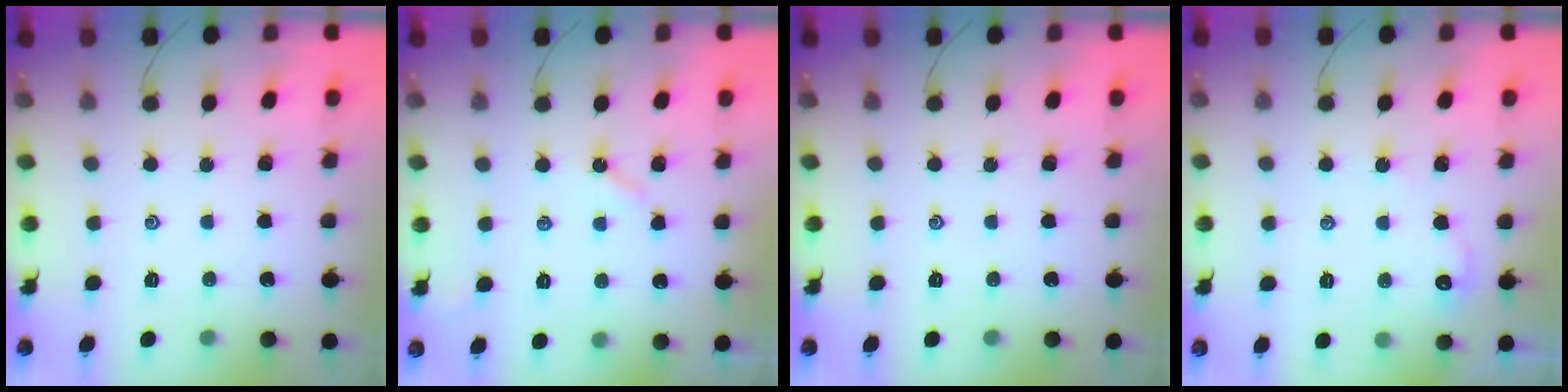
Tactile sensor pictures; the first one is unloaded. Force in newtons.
{"total": 2.7, "press": 2.7, "slide": 0.3}
{"total": 0.0}
{"total": 1.8, "press": 1.8, "slide": 0.3}